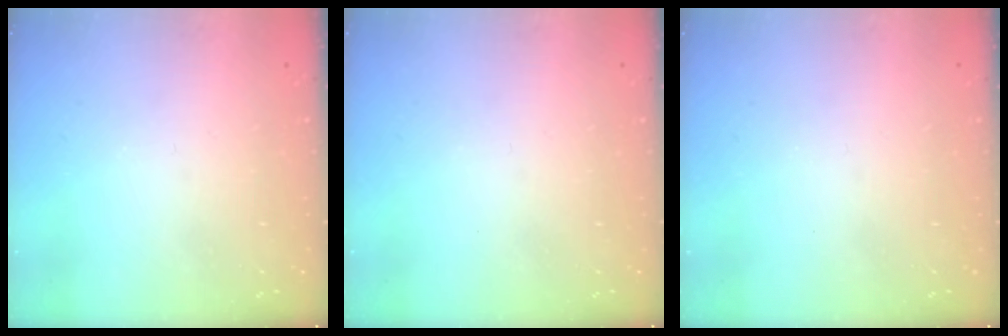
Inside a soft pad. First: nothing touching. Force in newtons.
{"total": 0.0}
{"total": 0.0}